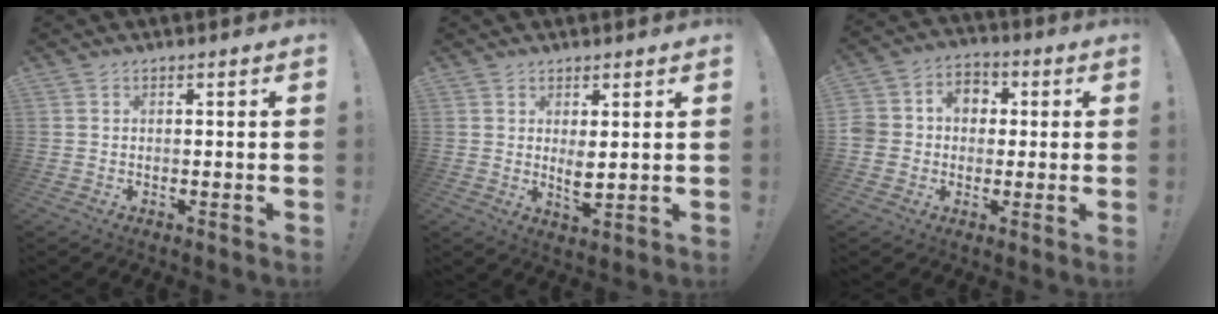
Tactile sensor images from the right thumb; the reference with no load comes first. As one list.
[{"total": 4.2, "force": [1.6, 1.5, 3.6], "torque": [-0.047, -0.015, 0.026]}, {"total": 8.3, "force": [-0.4, 7.8, 2.8], "torque": [-0.046, 0.011, 0.000]}]